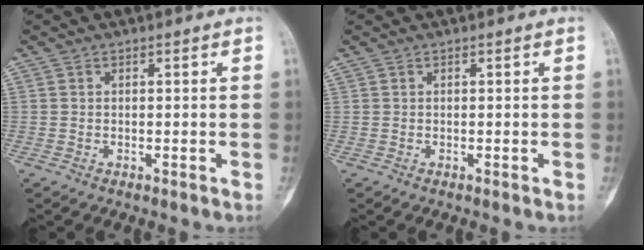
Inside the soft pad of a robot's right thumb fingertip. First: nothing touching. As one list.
[{"total": 0.0}]